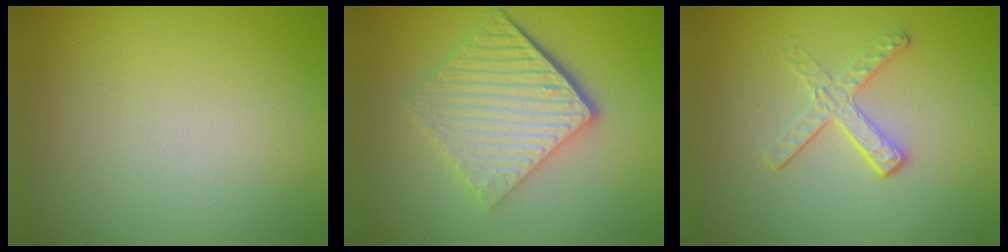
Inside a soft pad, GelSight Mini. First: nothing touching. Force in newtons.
{"total": 6.2, "press": 4.1, "slide": 4.6}
{"total": 2.1, "press": 1.4, "slide": 1.6}